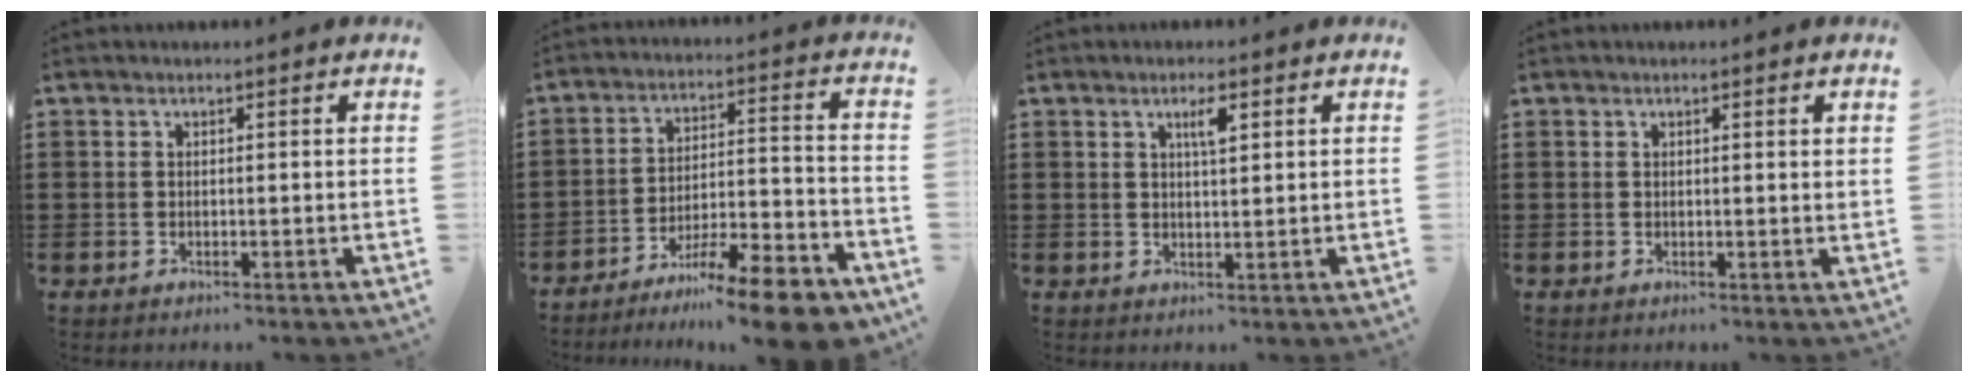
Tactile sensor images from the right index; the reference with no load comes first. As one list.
[{"total": 12.1, "force": [-9.7, 1.4, 7.1], "torque": [-0.101, 0.032, -0.178]}, {"total": 2.5, "force": [1.2, 0.5, 2.2], "torque": [-0.037, 0.001, 0.017]}, {"total": 0.6, "force": [0.3, 0.0, 0.5], "torque": [-0.009, 0.001, 0.006]}]